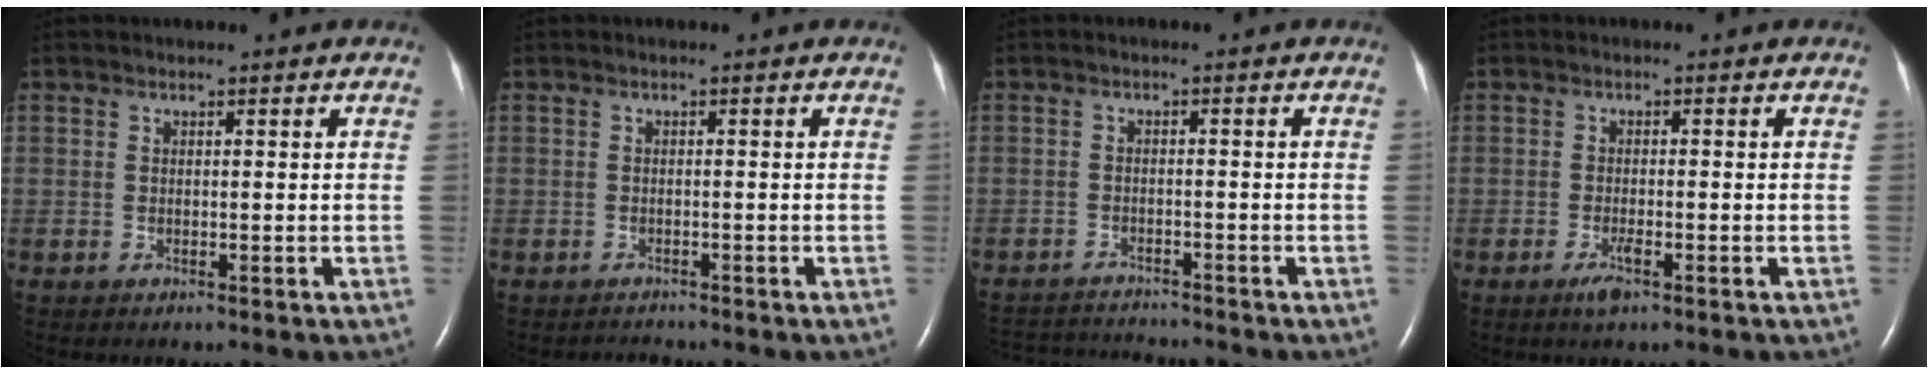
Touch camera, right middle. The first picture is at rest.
{"total": 0.9, "force": [-0.8, -0.1, -0.4], "torque": [0.001, -0.009, -0.013]}
{"total": 8.2, "force": [-8.1, -0.7, 1.4], "torque": [-0.024, 0.000, -0.134]}
{"total": 2.0, "force": [-1.3, 0.2, 1.6], "torque": [-0.036, -0.003, -0.024]}